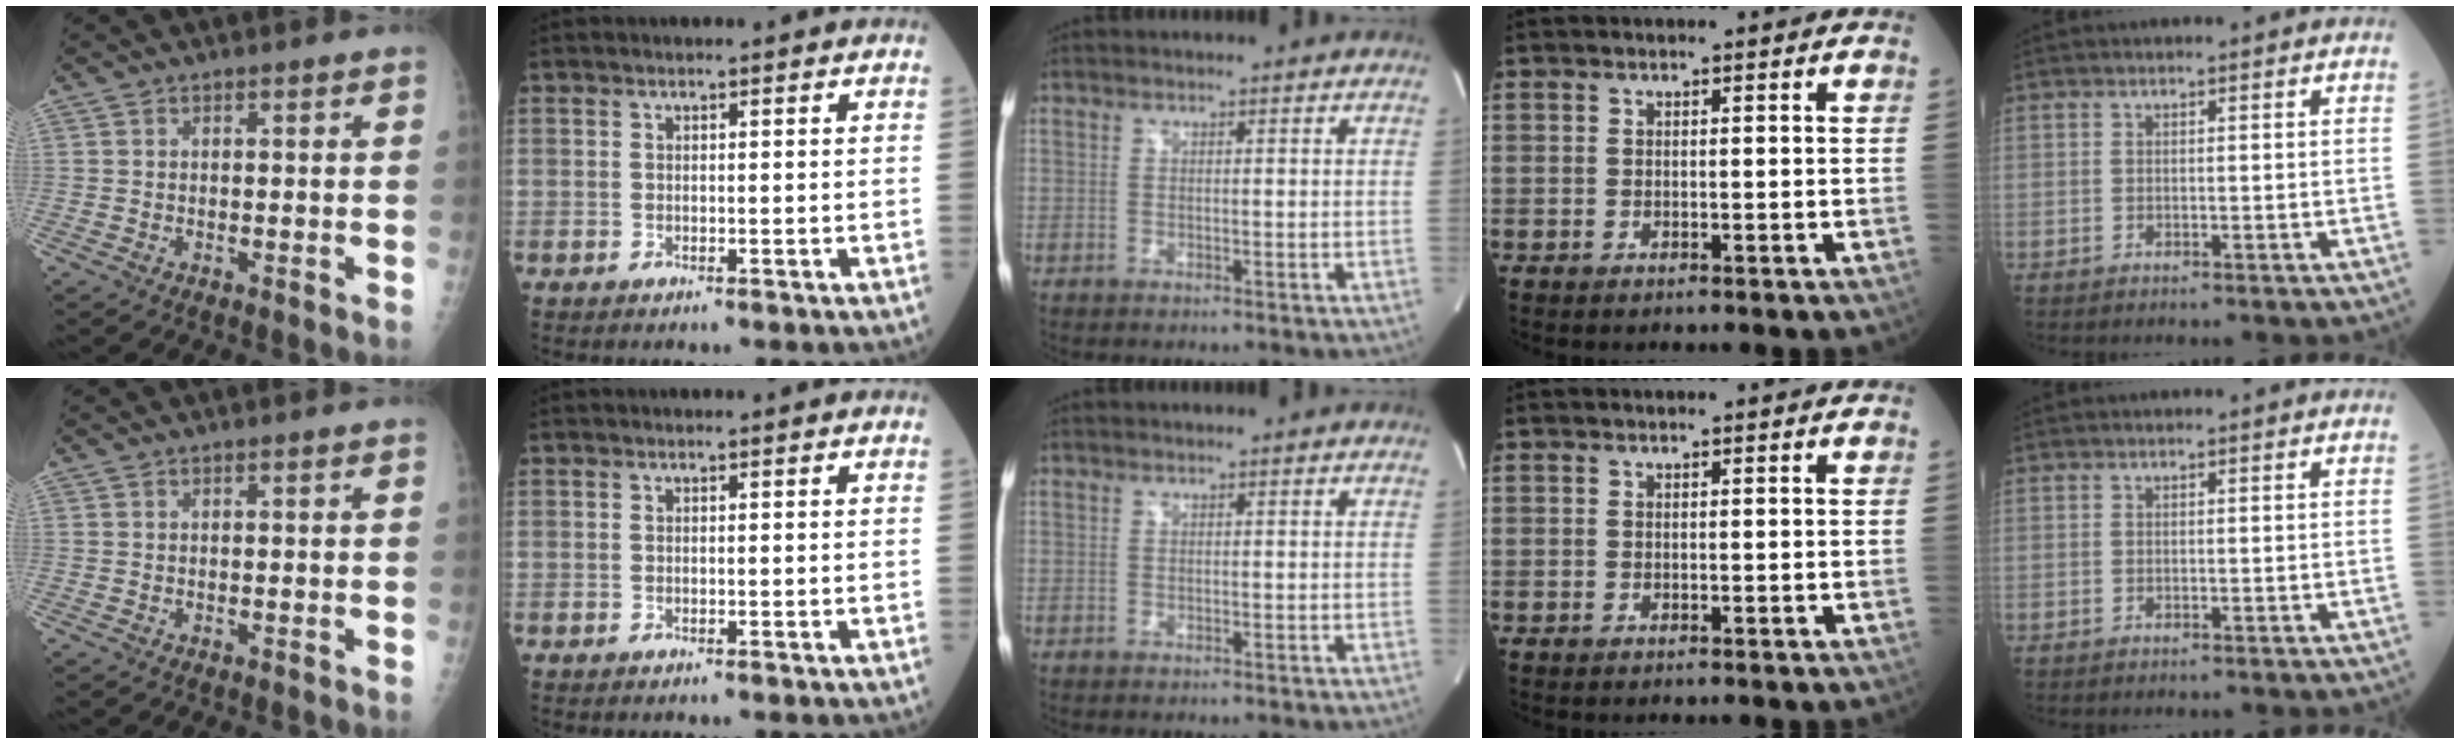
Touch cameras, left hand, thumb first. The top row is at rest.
{}